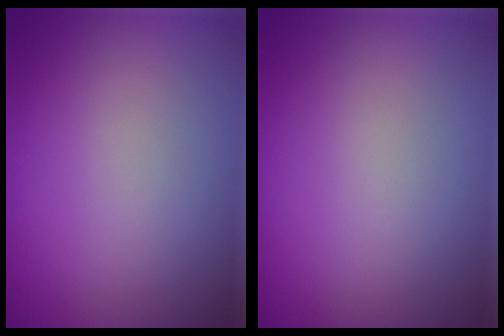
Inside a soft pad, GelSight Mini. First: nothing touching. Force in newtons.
{"total": 0.0}